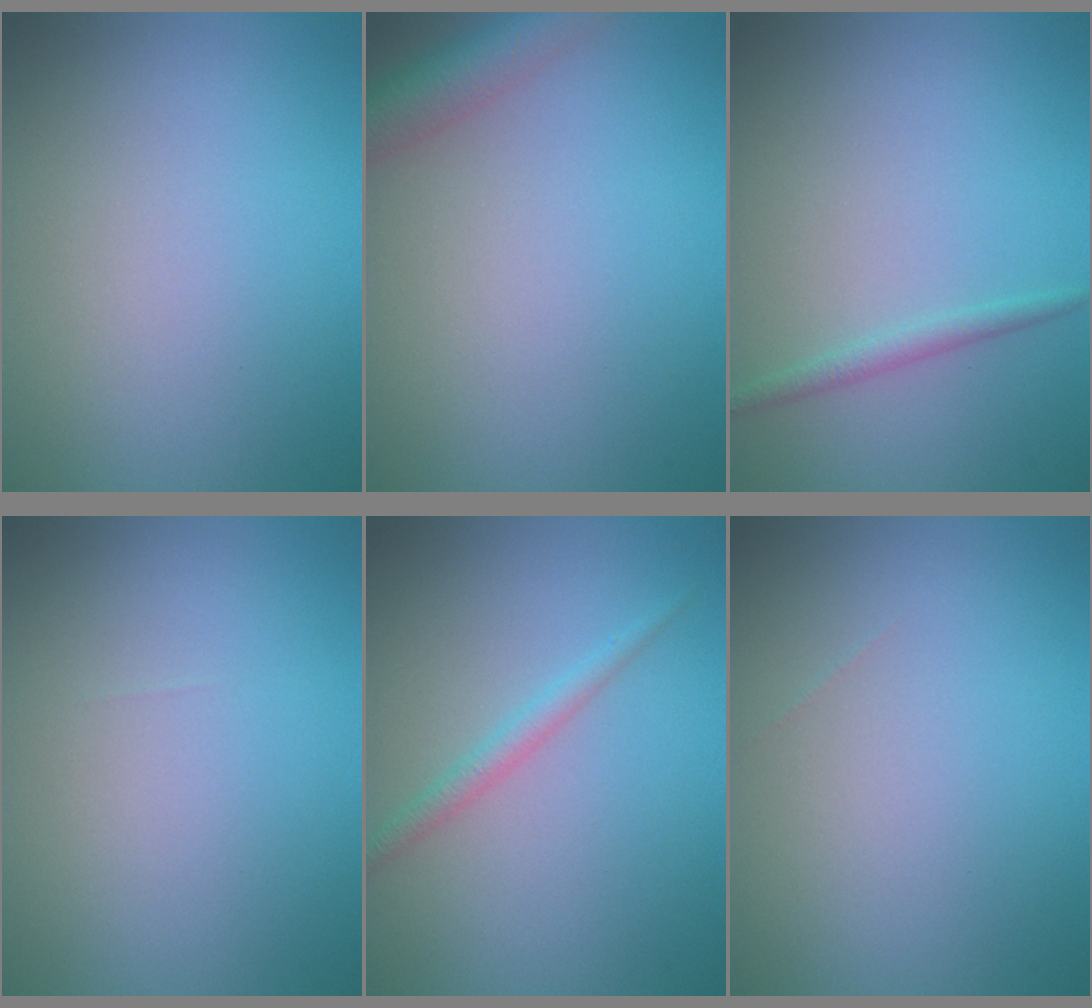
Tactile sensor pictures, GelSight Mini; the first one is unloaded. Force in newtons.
{"total": 3.5, "press": 3.5, "slide": 0.2}
{"total": 1.2, "press": 1.2, "slide": 0.1}
{"total": 0.0}
{"total": 1.6, "press": 1.6, "slide": 0.0}
{"total": 0.0}